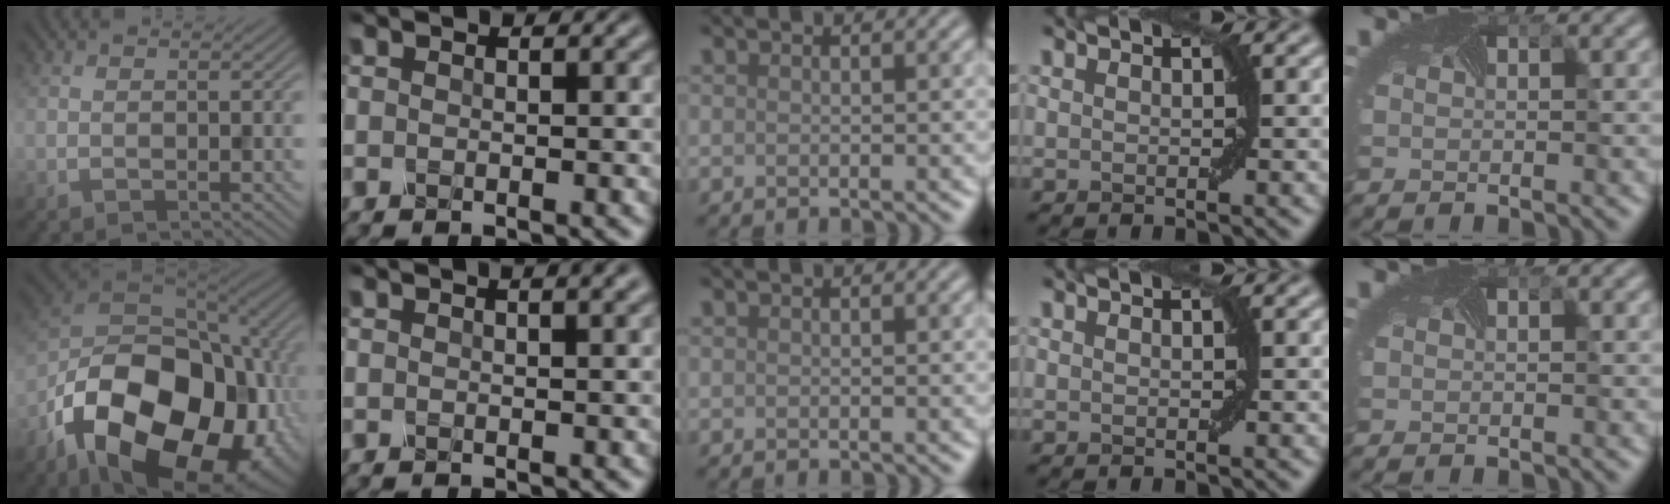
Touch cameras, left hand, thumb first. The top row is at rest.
{"thumb": {"total": 22.1, "force": [-8.7, 14.5, 14.3], "torque": [-0.298, -0.054, -0.118]}, "index": {"total": 2.6, "force": [1.5, 0.9, 1.9], "torque": [-0.008, 0.007, 0.005]}}